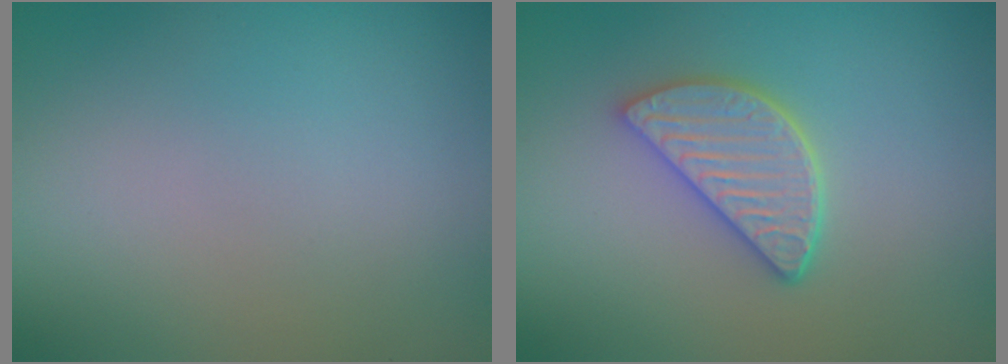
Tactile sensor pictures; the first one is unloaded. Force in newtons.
{"total": 4.1, "press": 3.4, "slide": 2.3}